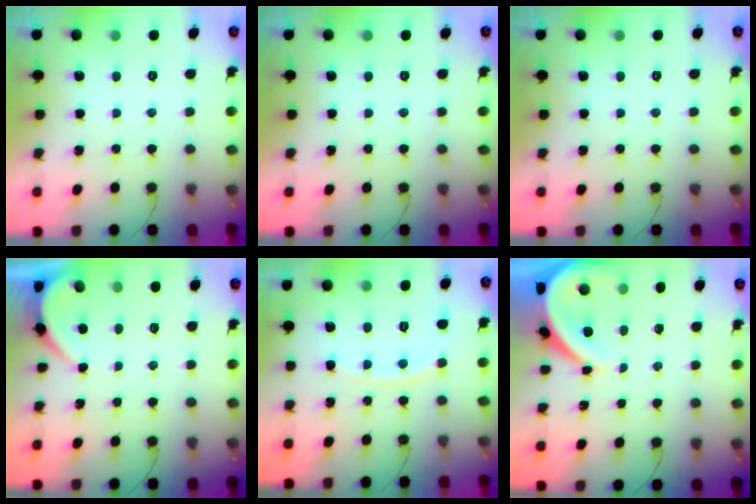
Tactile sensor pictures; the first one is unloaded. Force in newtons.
{"total": 0.0}
{"total": 0.0}
{"total": 2.2, "press": 2.2, "slide": 0.4}
{"total": 5.7, "press": 5.6, "slide": 0.8}
{"total": 7.1, "press": 7.1, "slide": 1.0}